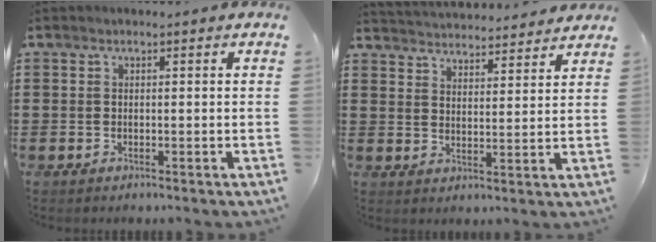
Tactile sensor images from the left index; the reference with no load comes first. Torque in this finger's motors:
{"motor_torque": [1.11, -1.03, 0.71, 0.14]}